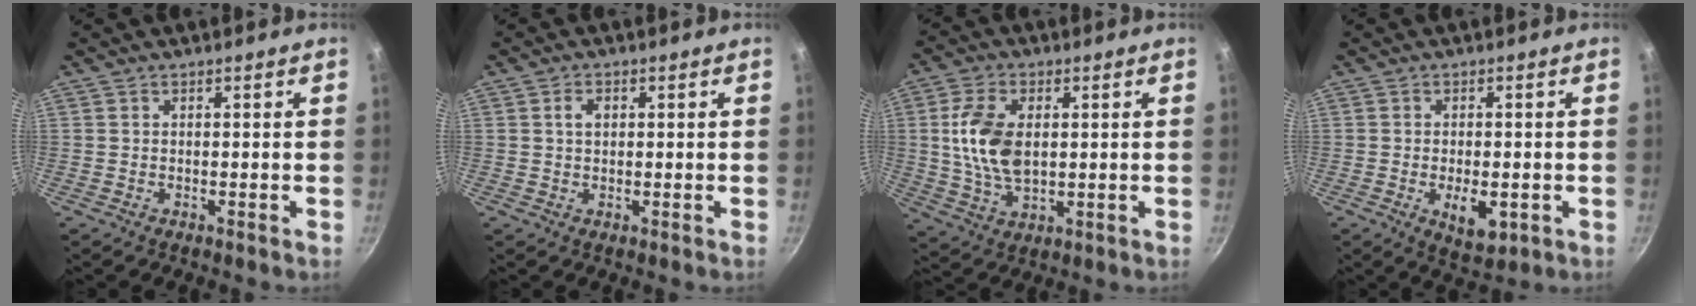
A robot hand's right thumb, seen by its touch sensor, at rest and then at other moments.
{"total": 2.3, "force": [0.5, 1.6, 1.6], "torque": [-0.019, 0.002, 0.009]}
{"total": 11.6, "force": [1.5, 6.8, 9.2], "torque": [-0.171, -0.005, 0.029]}
{"total": 6.7, "force": [-1.7, 3.4, 5.5], "torque": [-0.069, -0.004, -0.015]}